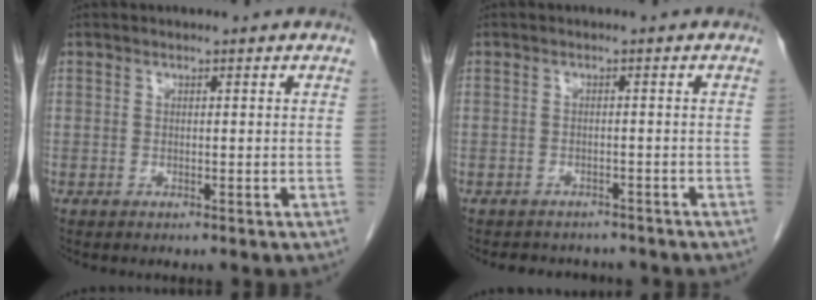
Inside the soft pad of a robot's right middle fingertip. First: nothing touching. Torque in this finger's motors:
{"motor_torque": [0.01, -0.01, 0.01, 0.00]}